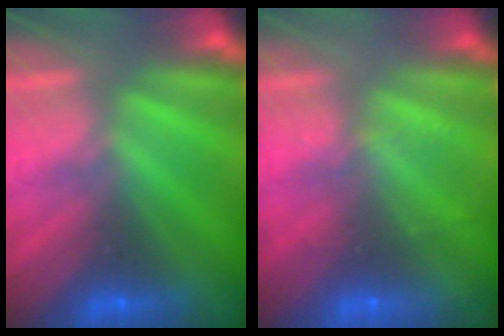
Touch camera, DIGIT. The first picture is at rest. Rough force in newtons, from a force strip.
{"total": 2.0}